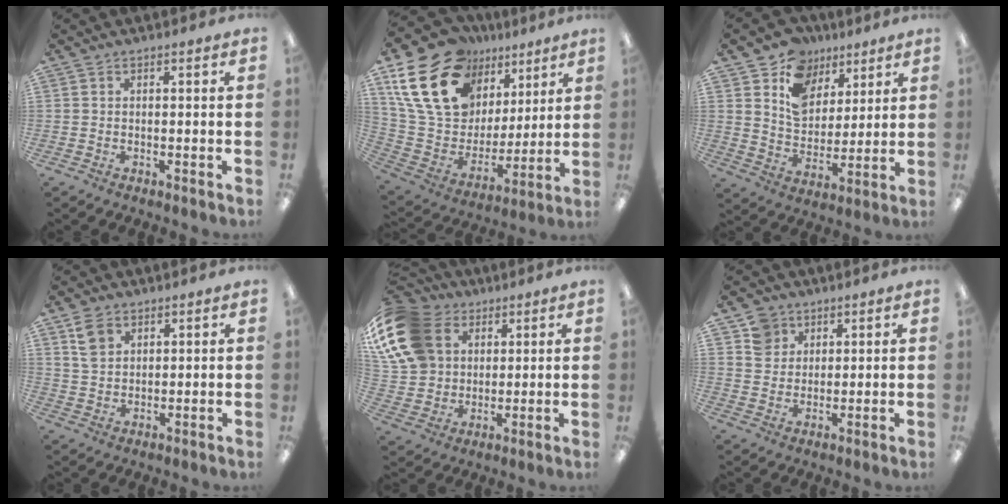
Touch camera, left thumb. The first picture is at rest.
{"total": 22.8, "force": [12.6, 15.1, 11.5], "torque": [-0.248, -0.061, 0.244]}
{"total": 13.0, "force": [7.8, 9.6, 4.0], "torque": [-0.075, -0.049, 0.150]}
{"total": 5.8, "force": [3.4, 4.2, 2.2], "torque": [-0.041, 0.001, 0.063]}
{"total": 19.2, "force": [7.6, 14.5, 10.0], "torque": [-0.224, -0.012, 0.146]}
{"total": 6.4, "force": [3.7, 5.2, 0.6], "torque": [-0.013, -0.009, 0.069]}